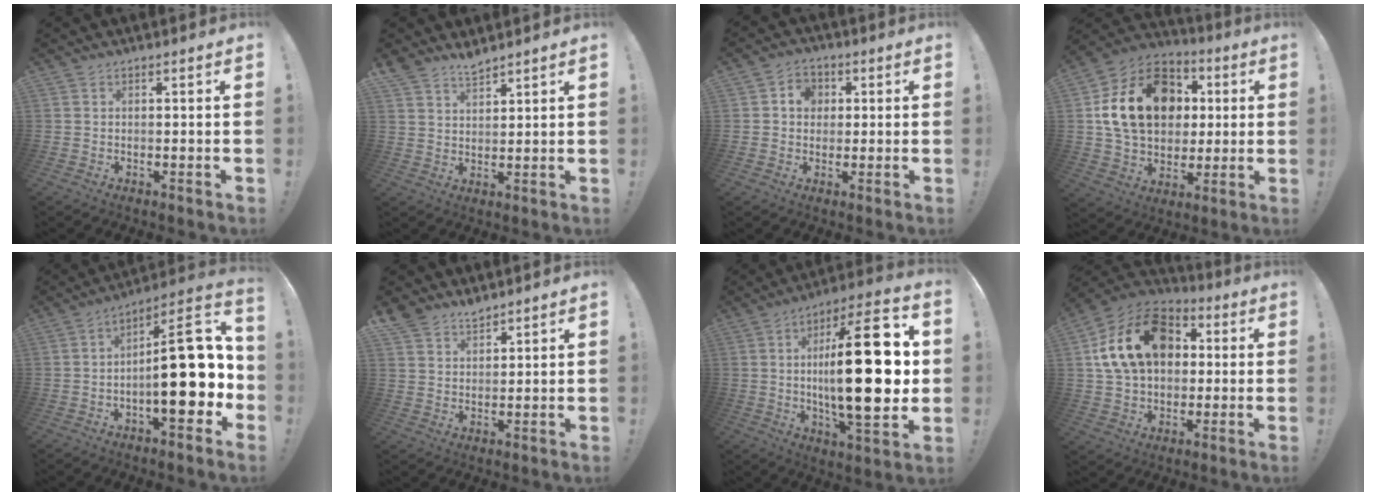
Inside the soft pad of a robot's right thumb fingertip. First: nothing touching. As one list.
[{"total": 4.5, "force": [4.2, 1.3, 1.0], "torque": [-0.018, -0.029, 0.077]}, {"total": 6.0, "force": [1.0, 5.2, 2.7], "torque": [-0.039, 0.009, 0.019]}, {"total": 21.8, "force": [5.2, 16.5, 13.4], "torque": [-0.205, -0.004, 0.111]}, {"total": 23.2, "force": [-2.6, 9.1, 21.2], "torque": [-0.300, 0.018, -0.031]}, {"total": 5.3, "force": [4.7, 2.4, 0.8], "torque": [-0.010, -0.036, 0.088]}, {"total": 29.2, "force": [1.3, 9.6, 27.5], "torque": [-0.455, -0.011, 0.012]}, {"total": 21.2, "force": [5.5, 15.1, 13.8], "torque": [-0.229, -0.001, 0.104]}]